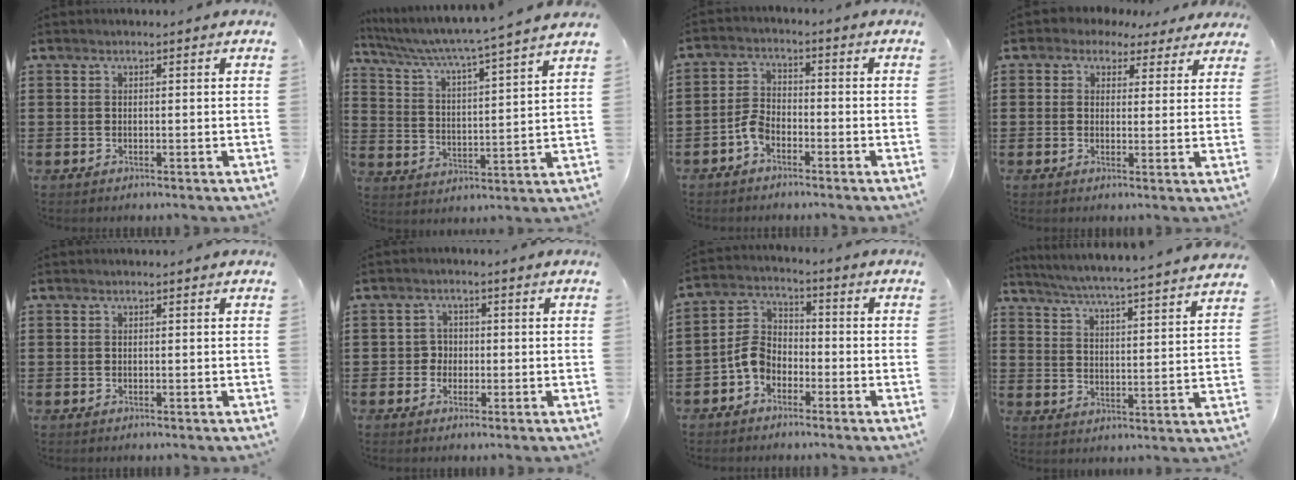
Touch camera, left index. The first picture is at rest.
{"total": 4.5, "force": [3.9, -1.1, 1.9], "torque": [-0.059, -0.041, 0.056]}
{"total": 3.8, "force": [-2.5, 2.1, 2.1], "torque": [-0.053, 0.006, -0.051]}
{"total": 2.8, "force": [2.0, 1.9, 0.6], "torque": [-0.024, 0.001, 0.036]}
{"total": 0.0}
{"total": 2.4, "force": [-0.6, 2.3, 0.5], "torque": [-0.021, 0.006, -0.017]}
{"total": 5.6, "force": [-3.2, 3.8, 2.6], "torque": [-0.080, 0.009, -0.073]}
{"total": 5.0, "force": [4.6, -1.2, 1.6], "torque": [-0.052, -0.044, 0.072]}